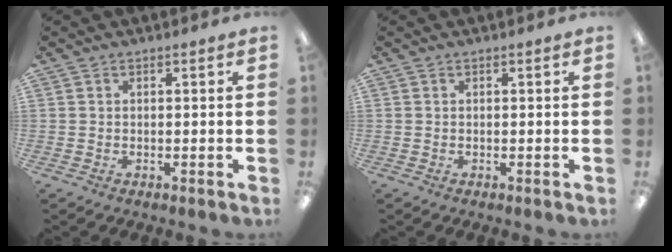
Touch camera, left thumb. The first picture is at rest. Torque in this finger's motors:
{"motor_torque": [0.00, 0.00, -0.01, -0.01, 0.00]}